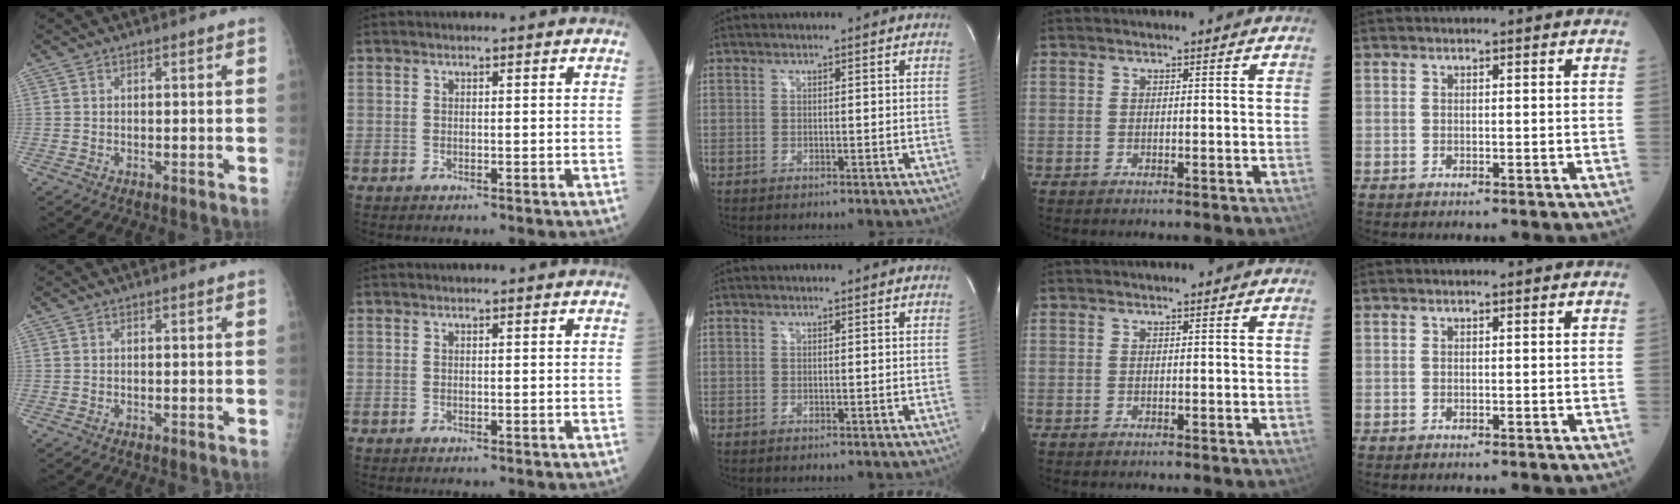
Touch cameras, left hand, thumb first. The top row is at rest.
{}